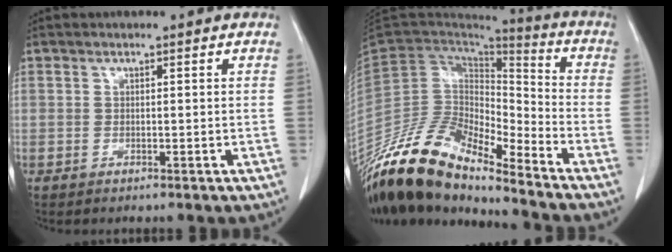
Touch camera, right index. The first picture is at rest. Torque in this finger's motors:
{"motor_torque": [-0.06, -0.05, -0.10, -0.15]}